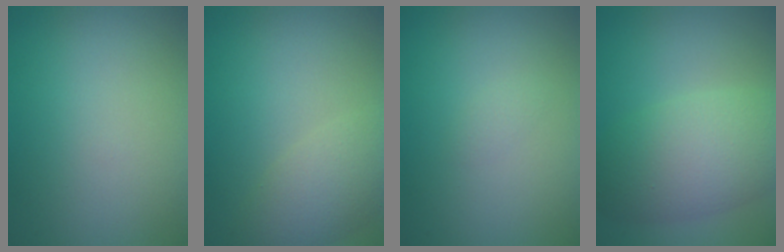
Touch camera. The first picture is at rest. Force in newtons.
{"total": 3.8, "press": 3.8, "slide": 0.4}
{"total": 0.6, "press": 0.6, "slide": 0.0}
{"total": 6.6, "press": 6.6, "slide": 0.5}